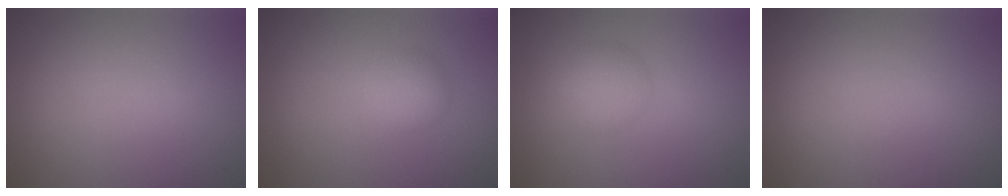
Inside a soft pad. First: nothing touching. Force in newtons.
{"total": 2.0, "press": 2.0, "slide": 0.1}
{"total": 2.5, "press": 2.5, "slide": 0.1}
{"total": 0.0}